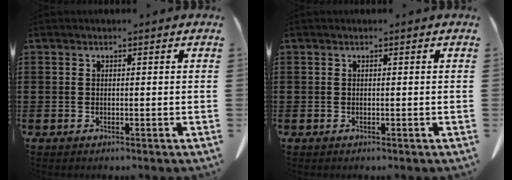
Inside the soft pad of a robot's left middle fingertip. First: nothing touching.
{"total": 0.0}